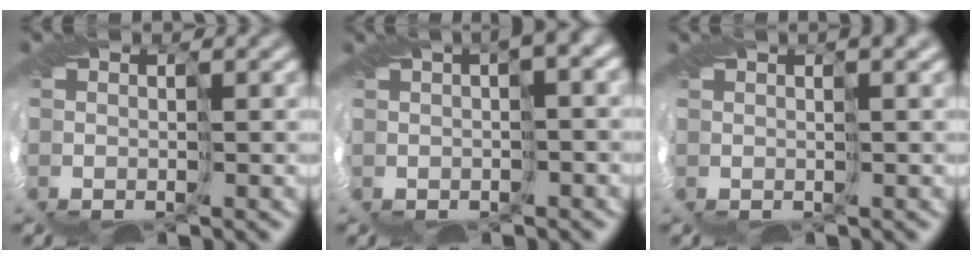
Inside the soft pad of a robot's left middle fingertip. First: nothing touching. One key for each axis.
{"total": 3.9, "fx": 1.3, "fy": 0.6, "fz": 3.6, "tx": -0.052, "ty": 0.020, "tz": 0.018}
{"total": 3.3, "fx": 1.9, "fy": 0.9, "fz": 2.5, "tx": -0.025, "ty": 0.014, "tz": 0.012}